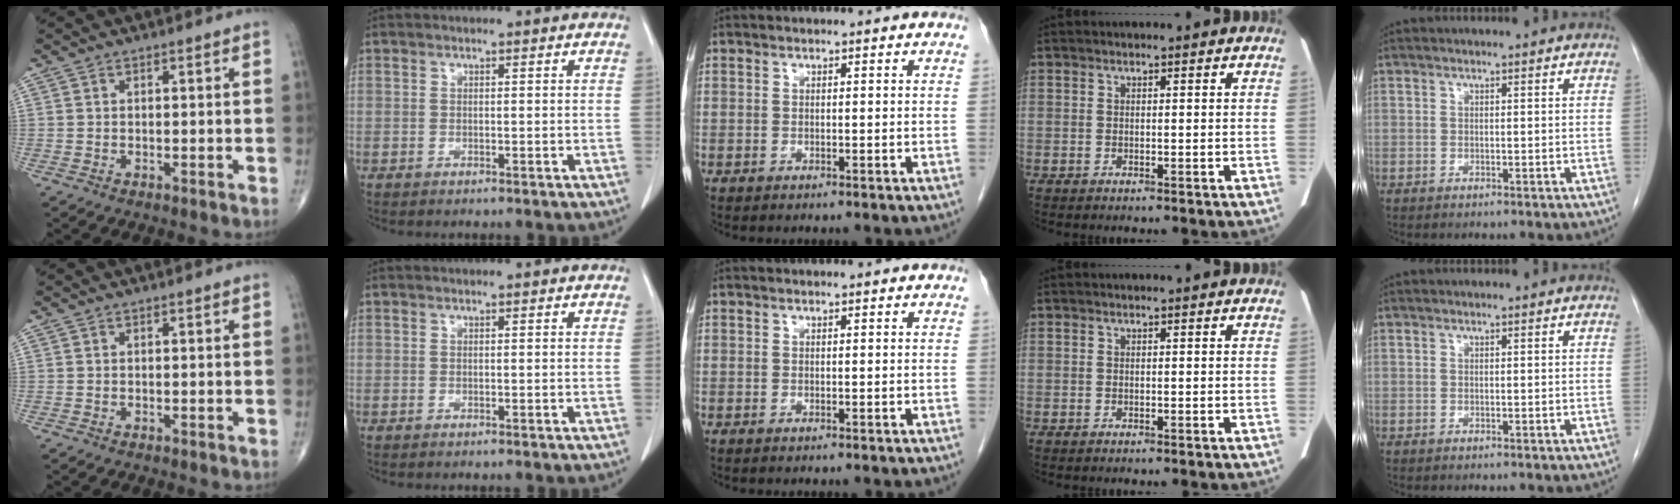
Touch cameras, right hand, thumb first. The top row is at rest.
{}